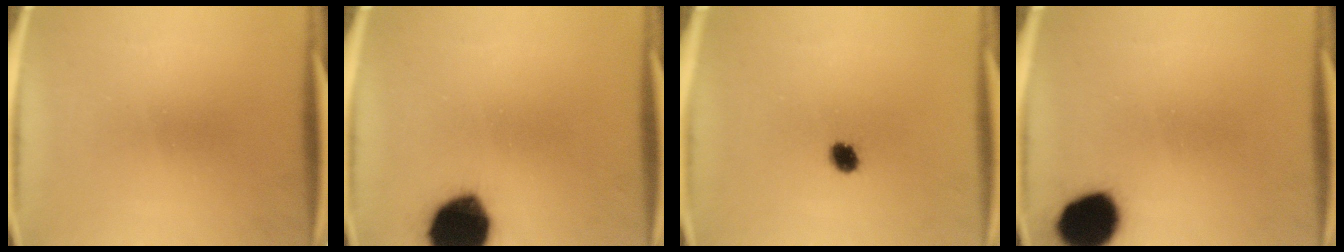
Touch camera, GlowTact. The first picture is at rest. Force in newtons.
{"total": 18.0}
{"total": 3.3}
{"total": 12.9}